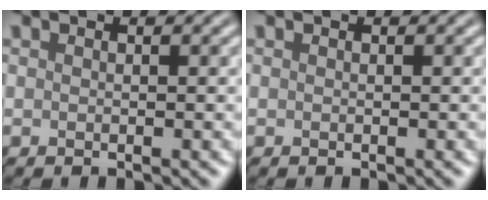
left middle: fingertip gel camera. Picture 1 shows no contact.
{"total": 0.0}